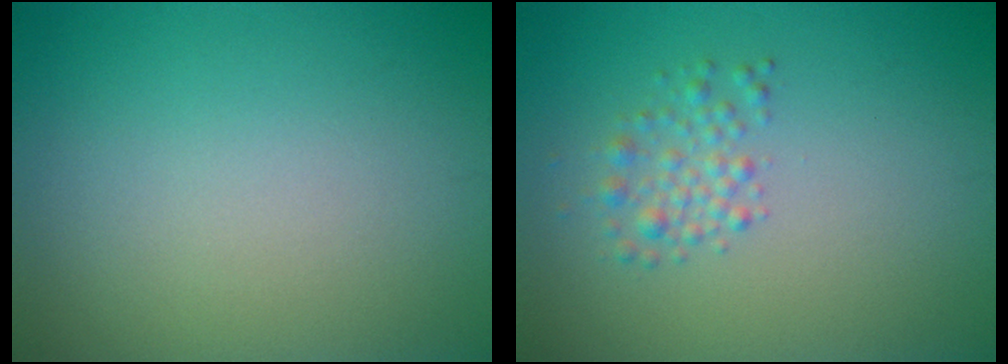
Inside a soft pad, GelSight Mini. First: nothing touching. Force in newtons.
{"total": 1.9, "press": 1.9, "slide": 0.0}